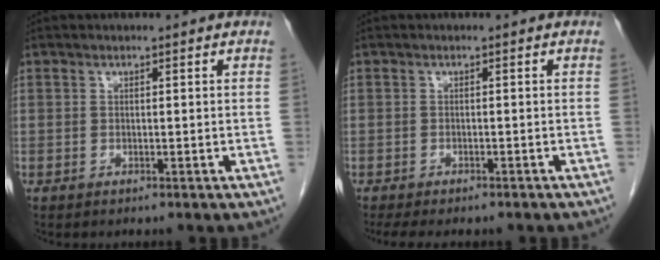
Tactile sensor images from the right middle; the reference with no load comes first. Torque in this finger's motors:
{"motor_torque": [0.98, -0.56, 0.07, 0.07]}